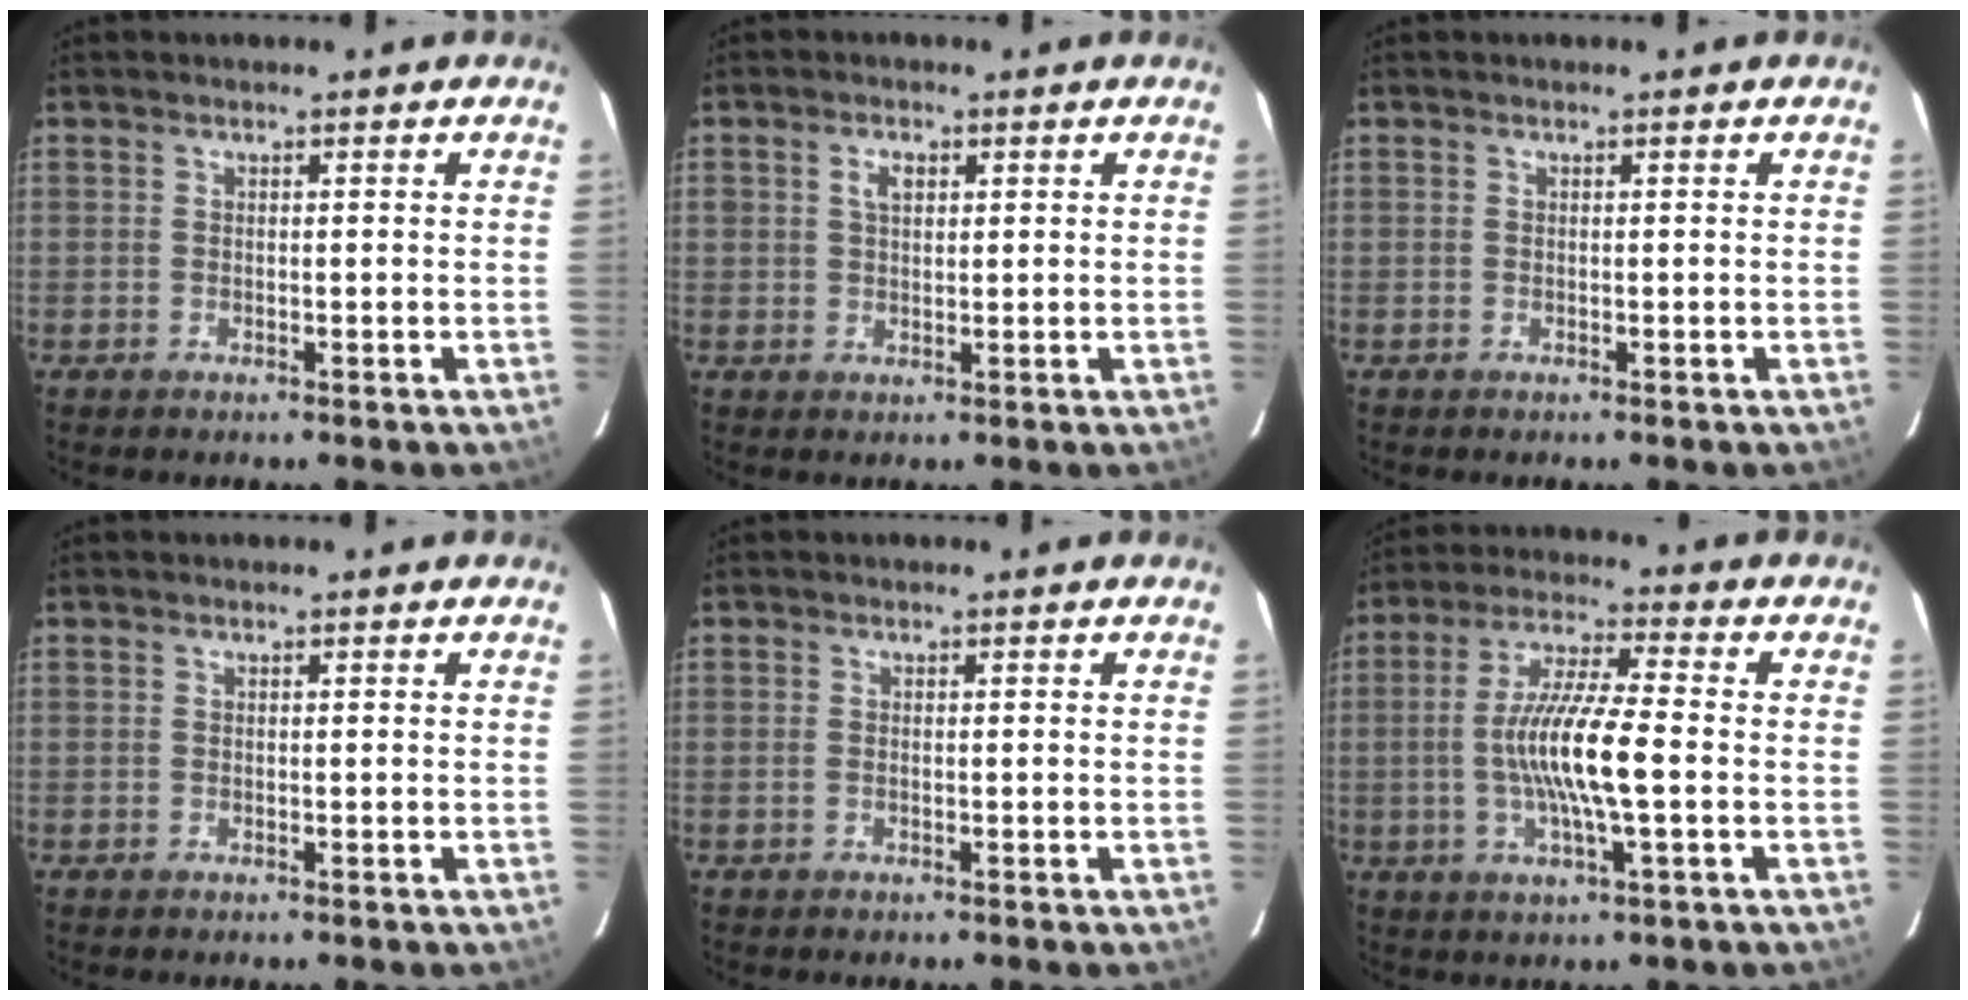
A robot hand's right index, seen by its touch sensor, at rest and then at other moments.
{"total": 2.7, "force": [0.9, 1.9, 1.7], "torque": [-0.029, 0.007, 0.016]}
{"total": 0.0}
{"total": 0.0}
{"total": 0.7, "force": [-0.3, 0.4, 0.5], "torque": [-0.013, 0.000, -0.007]}
{"total": 11.9, "force": [-1.6, 1.4, 11.7], "torque": [-0.227, -0.001, -0.032]}